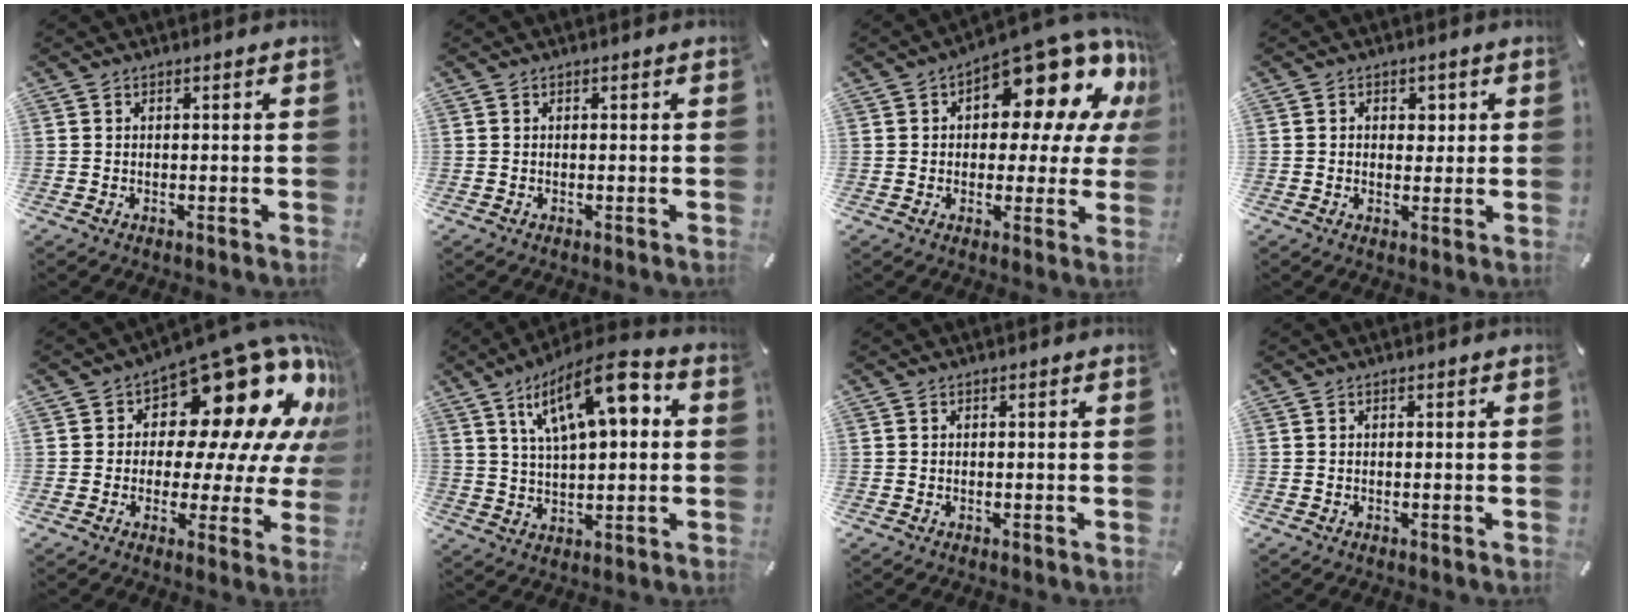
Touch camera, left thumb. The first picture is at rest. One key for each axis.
{"total": 0.0}
{"total": 17.4, "fx": 10.4, "fy": 8.3, "fz": 11.2, "tx": -0.145, "ty": -0.088, "tz": 0.171}
{"total": 3.0, "fx": 0.5, "fy": 2.5, "fz": 1.5, "tx": -0.008, "ty": -0.004, "tz": 0.000}
{"total": 21.4, "fx": 11.1, "fy": 10.7, "fz": 14.9, "tx": -0.198, "ty": -0.090, "tz": 0.185}
{"total": 16.3, "fx": 7.0, "fy": 6.6, "fz": 13.2, "tx": -0.221, "ty": -0.018, "tz": 0.114}
{"total": 0.0}
{"total": 0.0}